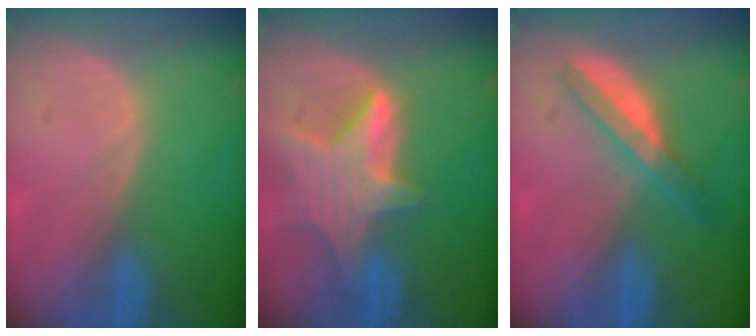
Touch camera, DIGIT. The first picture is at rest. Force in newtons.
{"total": 7.8, "press": 7.1, "slide": 3.2}
{"total": 5.5, "press": 4.9, "slide": 2.5}